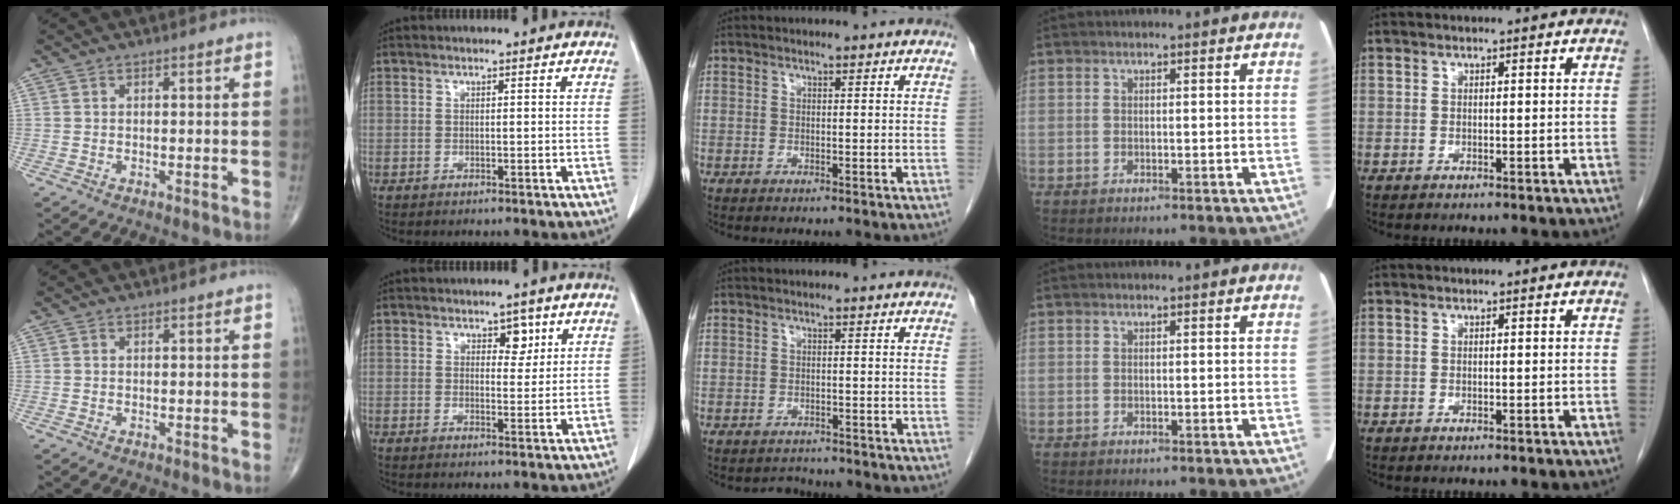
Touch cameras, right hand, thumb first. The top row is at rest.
{"index": {"total": 2.9, "force": [1.5, 1.7, 1.8], "torque": [-0.017, 0.001, 0.024]}, "middle": {"total": 1.8, "force": [-1.6, 0.6, -0.4], "torque": [0.002, -0.005, -0.025]}}